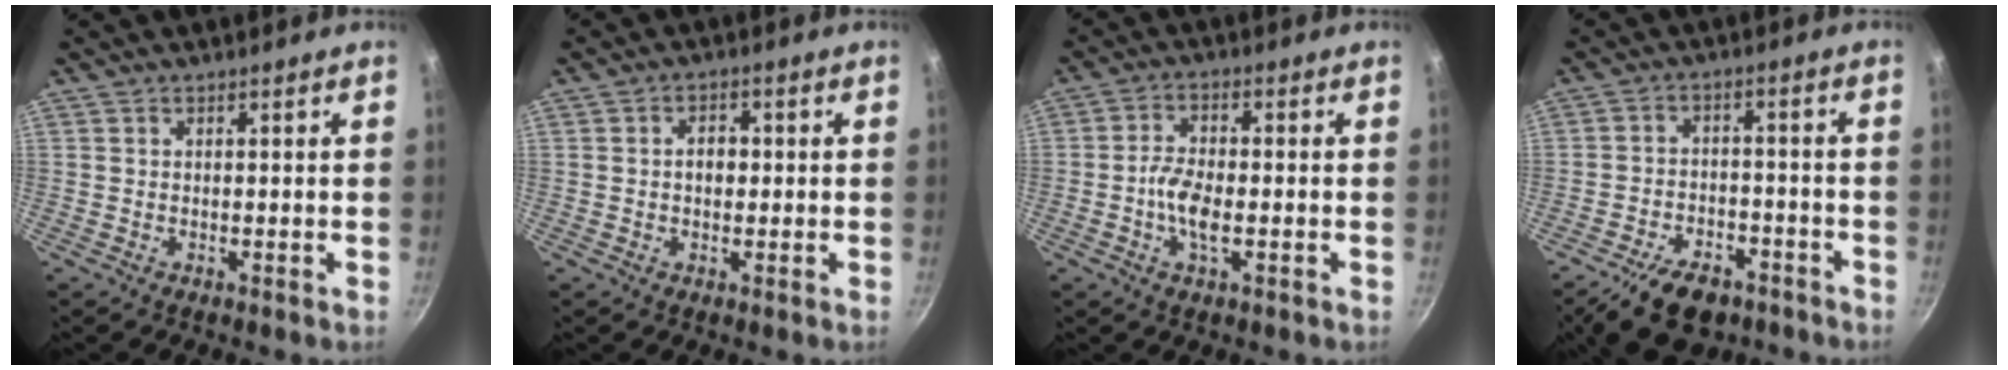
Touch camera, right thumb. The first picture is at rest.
{"total": 3.4, "force": [0.1, 2.5, 2.4], "torque": [-0.020, 0.010, -0.001]}
{"total": 6.1, "force": [-1.5, 2.6, 5.3], "torque": [-0.107, 0.014, -0.035]}
{"total": 11.8, "force": [-7.9, 6.3, 6.2], "torque": [-0.088, 0.042, -0.123]}